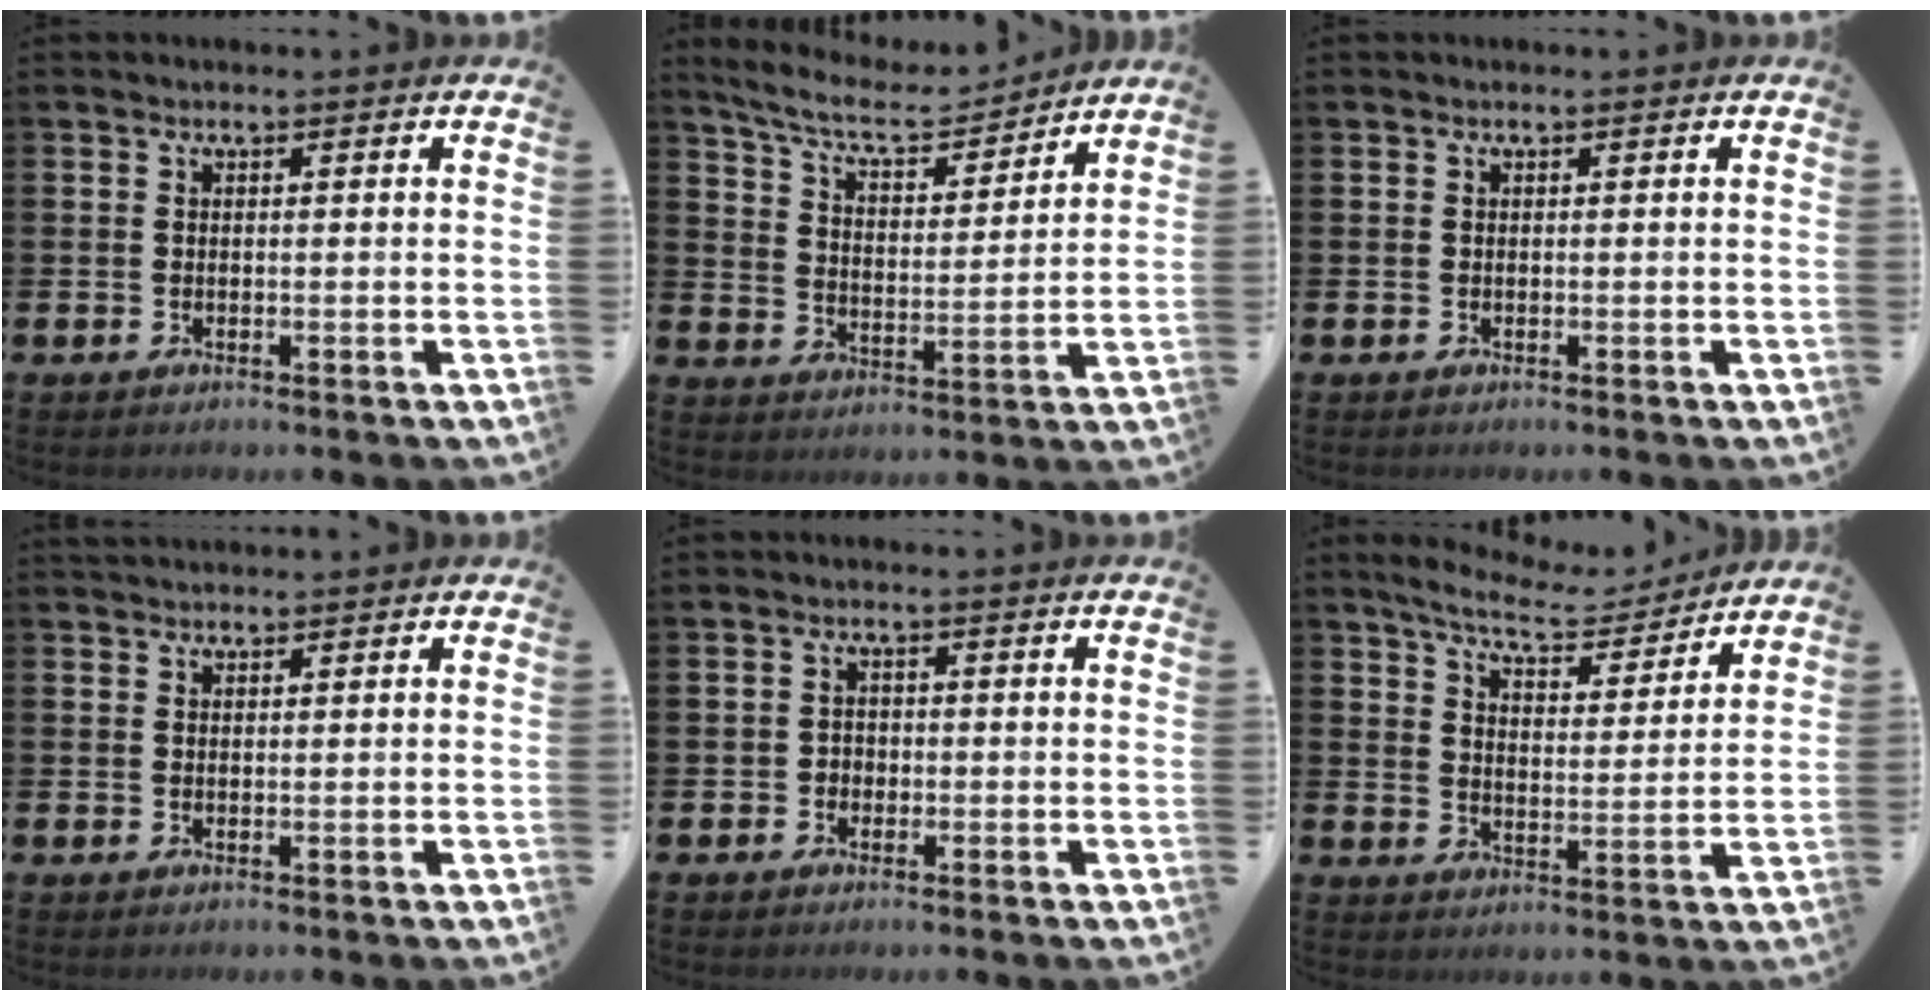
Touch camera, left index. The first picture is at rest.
{"total": 8.0, "force": [7.4, 1.6, 2.7], "torque": [-0.080, -0.047, 0.128]}
{"total": 0.0}
{"total": 1.2, "force": [1.2, 0.3, 0.1], "torque": [0.003, 0.001, 0.021]}
{"total": 1.4, "force": [-0.4, 1.3, 0.3], "torque": [-0.007, 0.005, -0.012]}
{"total": 7.6, "force": [7.2, 1.3, 2.2], "torque": [-0.062, -0.046, 0.123]}